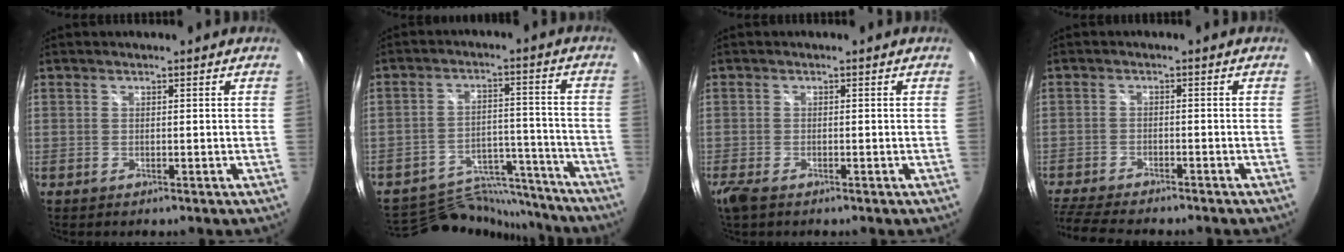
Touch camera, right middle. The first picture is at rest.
{"total": 17.9, "force": [-16.7, 5.2, 3.8], "torque": [-0.078, 0.033, -0.235]}
{"total": 3.1, "force": [-2.2, 1.1, 2.0], "torque": [-0.047, -0.011, -0.042]}
{"total": 10.7, "force": [-9.5, 1.9, 4.7], "torque": [-0.120, -0.025, -0.161]}